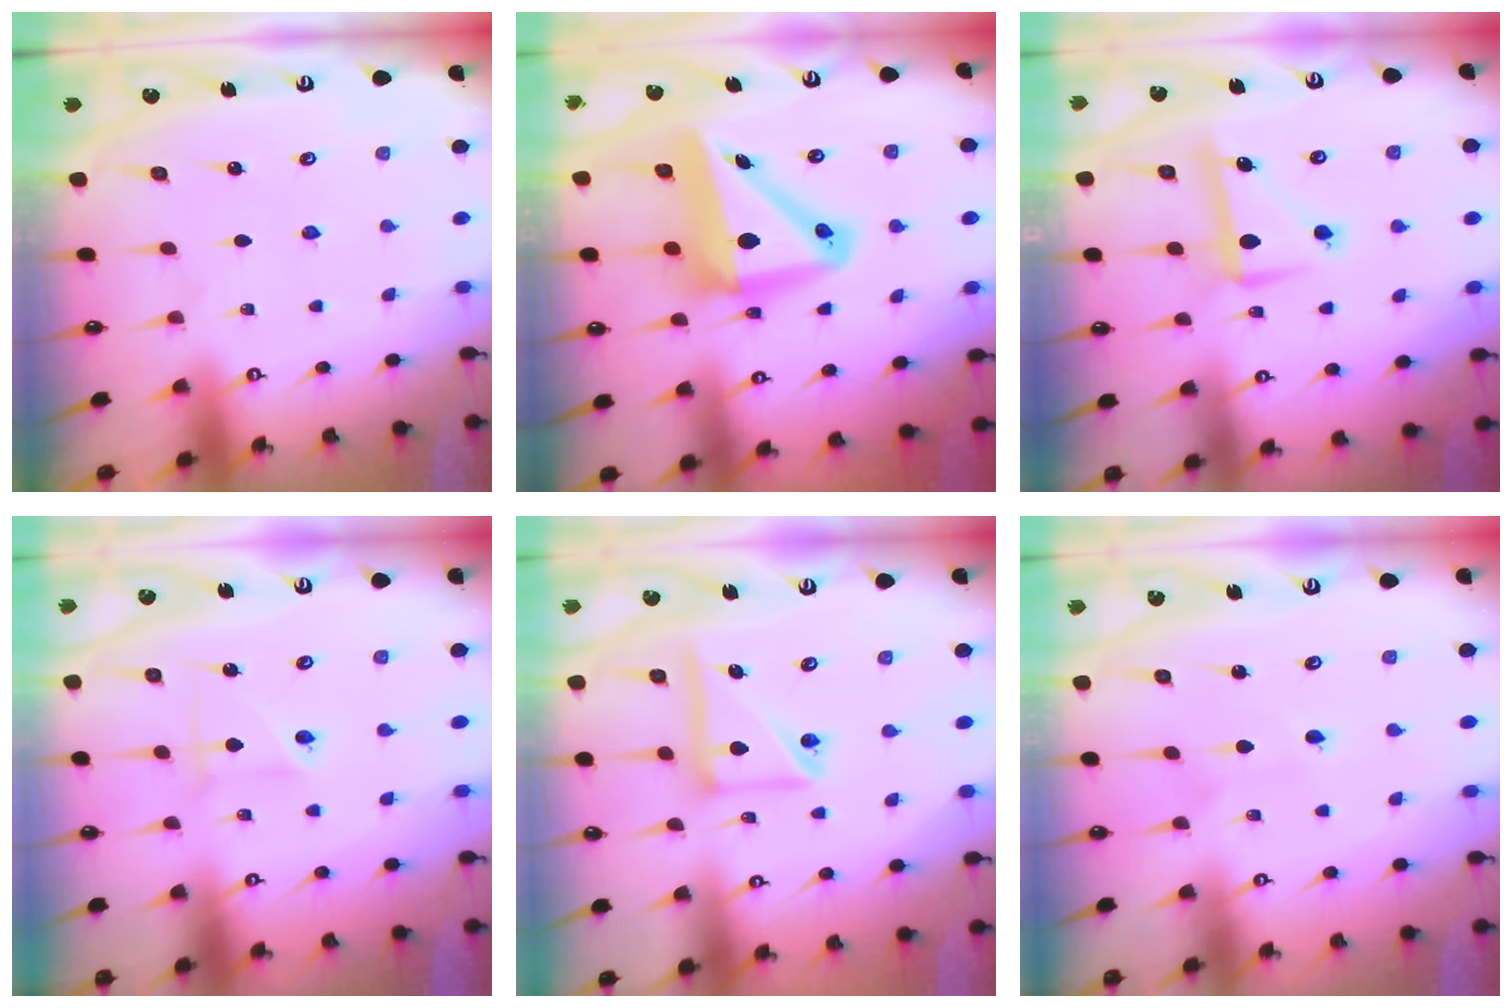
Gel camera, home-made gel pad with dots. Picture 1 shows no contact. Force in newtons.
{"total": 11.4, "press": 11.1, "slide": 2.6}
{"total": 8.4, "press": 8.3, "slide": 1.2}
{"total": 2.4, "press": 2.4, "slide": 0.2}
{"total": 13.8, "press": 13.6, "slide": 2.2}
{"total": 3.3, "press": 3.3, "slide": 0.2}